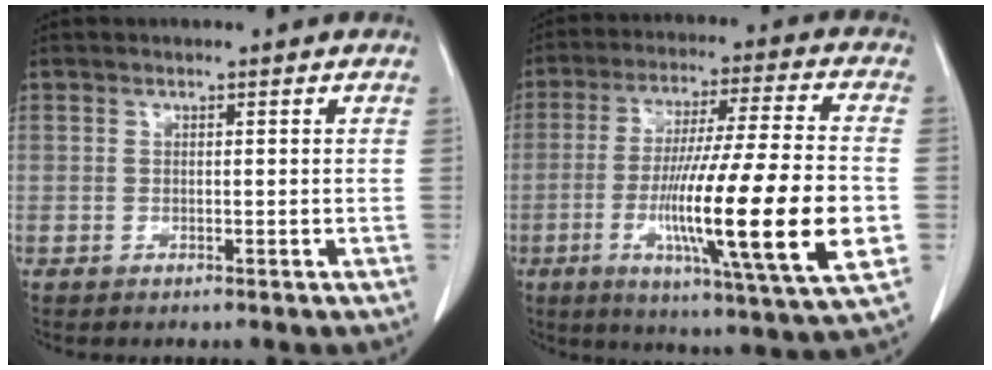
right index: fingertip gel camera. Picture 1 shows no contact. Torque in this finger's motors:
{"motor_torque": [2.14, 0.00, 1.05, 0.21]}